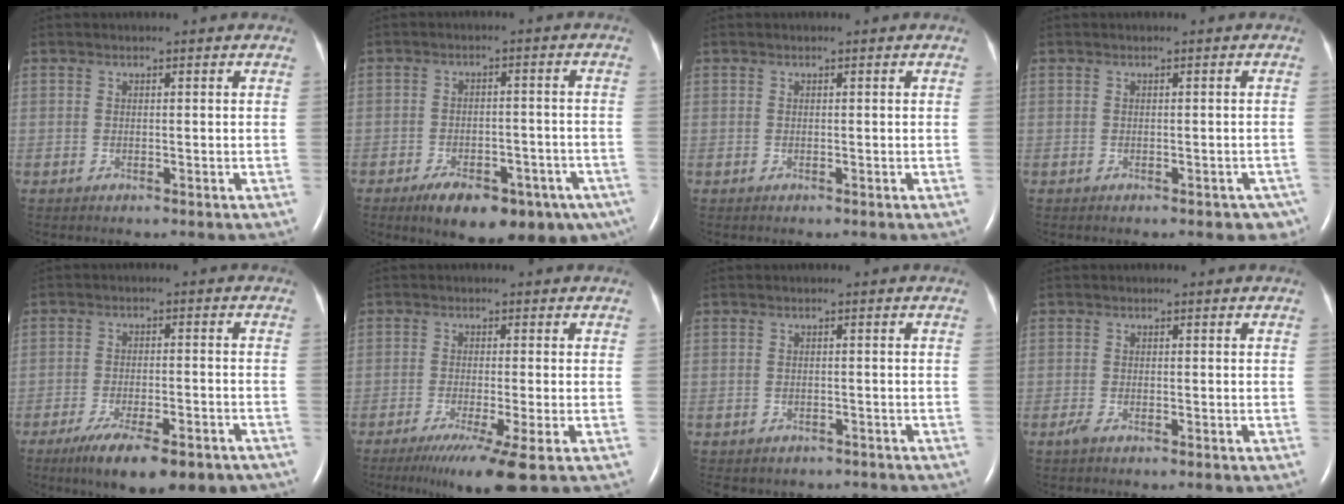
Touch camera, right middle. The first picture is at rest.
{"total": 15.6, "force": [-10.2, 6.9, 9.5], "torque": [-0.105, 0.006, -0.135]}
{"total": 0.0}
{"total": 5.1, "force": [-3.8, 2.4, 2.4], "torque": [-0.007, -0.003, -0.040]}
{"total": 14.1, "force": [-10.1, 4.3, 8.8], "torque": [-0.114, -0.007, -0.144]}
{"total": 7.9, "force": [-4.8, -0.8, 6.3], "torque": [-0.101, -0.026, -0.079]}
{"total": 5.9, "force": [-5.1, 2.9, 0.9], "torque": [-0.014, 0.006, -0.055]}
{"total": 1.4, "force": [-1.0, 0.1, 0.9], "torque": [-0.028, -0.005, -0.021]}